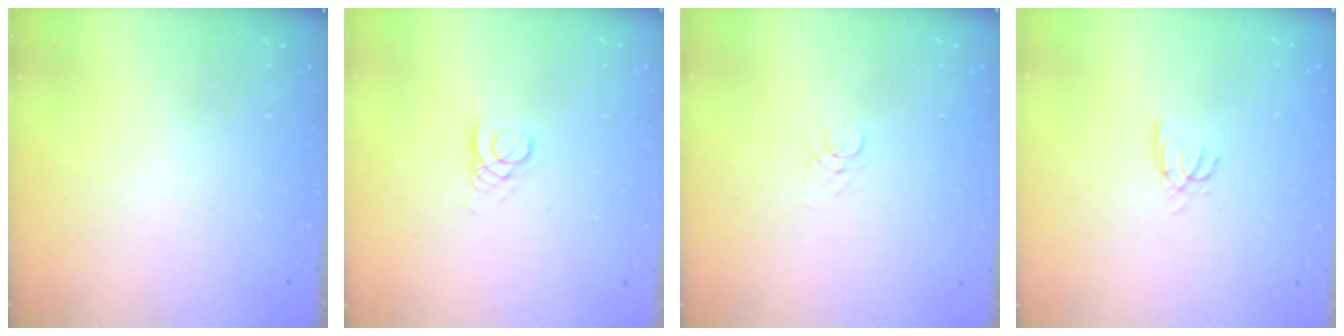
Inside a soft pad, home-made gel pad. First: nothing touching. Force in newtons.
{"total": 2.6, "press": 2.6, "slide": 0.2}
{"total": 1.7, "press": 1.7, "slide": 0.2}
{"total": 3.6, "press": 3.5, "slide": 0.4}